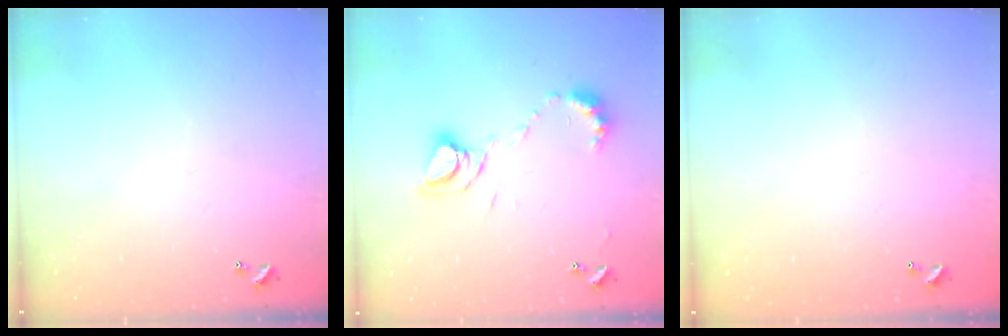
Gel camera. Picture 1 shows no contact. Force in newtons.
{"total": 9.0, "press": 9.0, "slide": 0.9}
{"total": 2.8, "press": 2.8, "slide": 0.1}